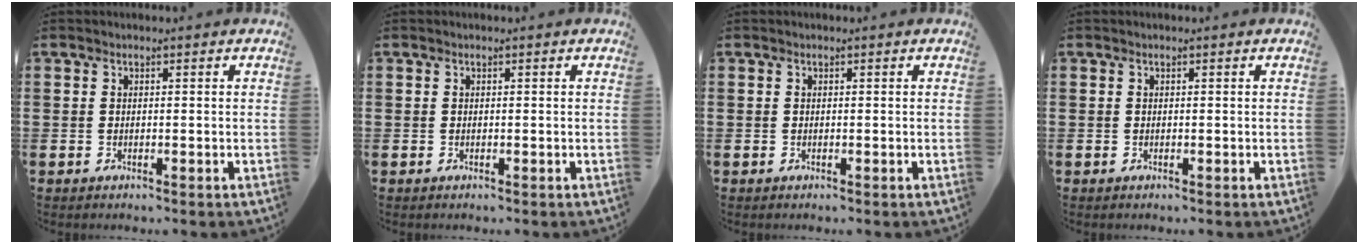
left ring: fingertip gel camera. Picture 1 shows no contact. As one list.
[{"total": 0.0}, {"total": 0.0}, {"total": 0.0}]